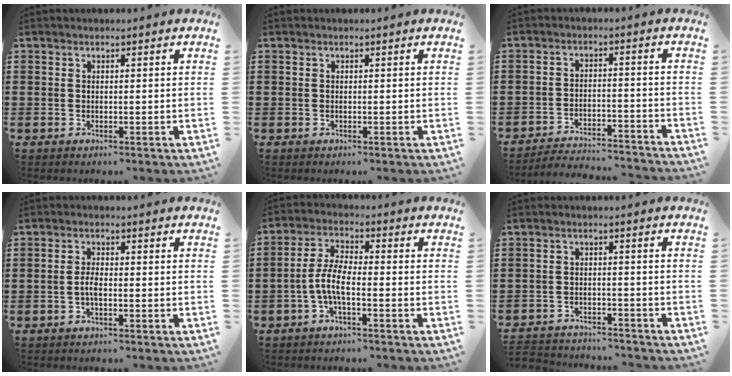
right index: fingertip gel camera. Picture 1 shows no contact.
{"total": 0.0}
{"total": 3.8, "force": [-3.7, 0.3, 0.5], "torque": [-0.022, 0.002, -0.082]}
{"total": 2.4, "force": [-0.8, 0.8, 2.1], "torque": [-0.054, -0.002, -0.019]}
{"total": 5.6, "force": [-2.1, 1.7, 4.9], "torque": [-0.119, -0.006, -0.048]}
{"total": 2.9, "force": [-2.9, 0.2, -0.1], "torque": [-0.007, -0.005, -0.062]}